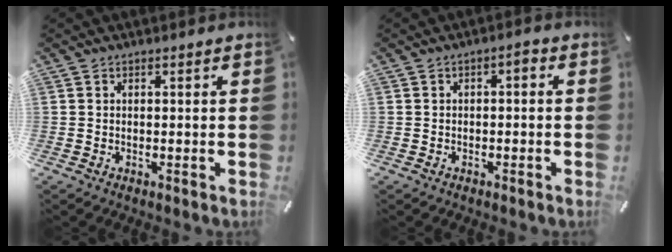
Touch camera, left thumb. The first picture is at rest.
{"total": 1.9, "force": [-1.4, 1.2, 0.7], "torque": [-0.015, 0.012, -0.030]}